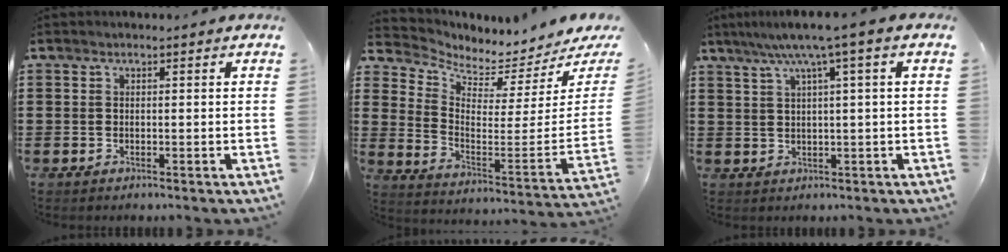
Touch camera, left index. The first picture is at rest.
{"total": 2.7, "force": [2.6, 0.5, 0.5], "torque": [-0.037, -0.049, 0.036]}
{"total": 5.0, "force": [2.1, -0.4, 4.5], "torque": [-0.092, -0.001, 0.031]}